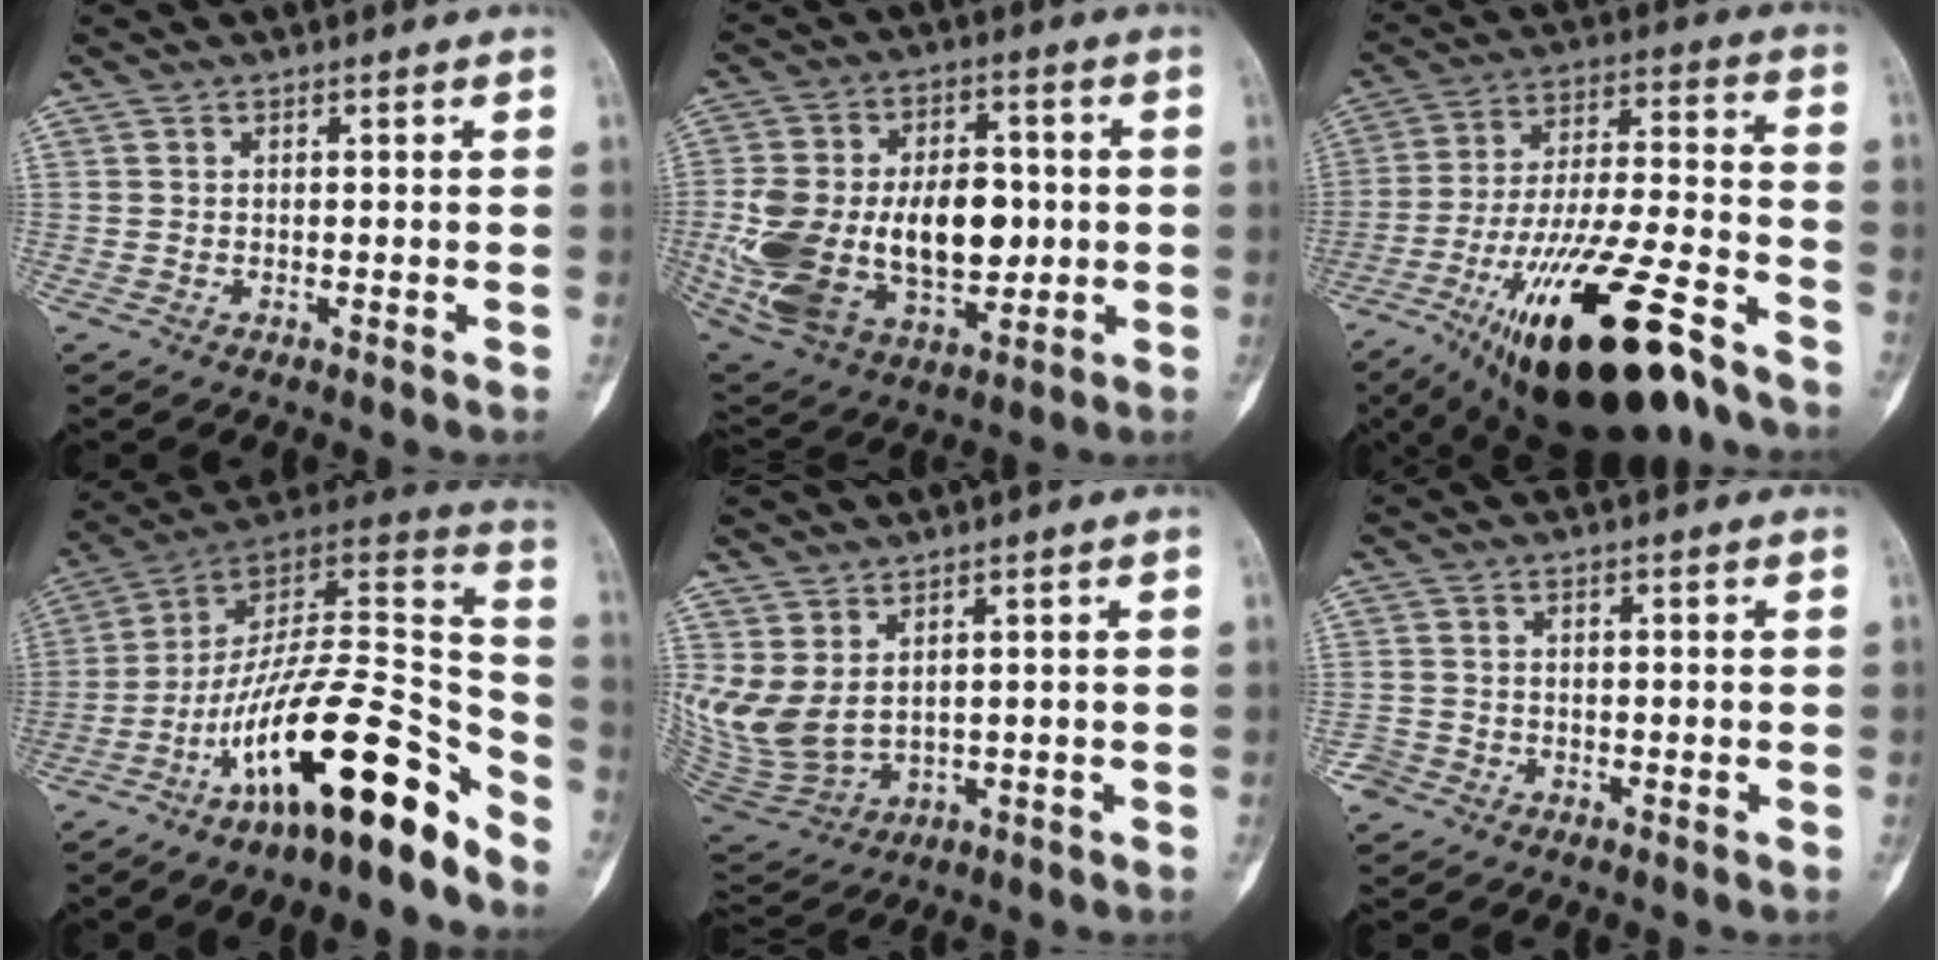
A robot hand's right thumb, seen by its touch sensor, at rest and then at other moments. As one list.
[{"total": 25.4, "force": [-1.3, 15.6, 20.0], "torque": [-0.372, 0.005, 0.004]}, {"total": 26.2, "force": [-16.0, 7.3, 19.4], "torque": [-0.317, 0.063, -0.262]}, {"total": 23.3, "force": [-14.7, 6.1, 17.0], "torque": [-0.250, 0.112, -0.245]}, {"total": 10.0, "force": [2.4, 6.2, 7.4], "torque": [-0.151, -0.014, 0.072]}, {"total": 2.0, "force": [-1.2, 1.5, -0.1], "torque": [0.006, 0.008, -0.028]}]